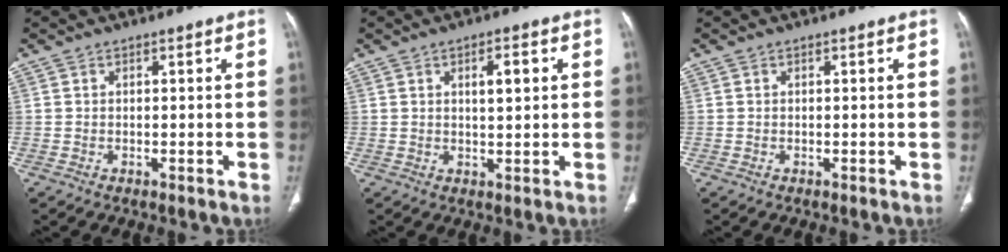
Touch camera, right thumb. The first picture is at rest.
{"total": 4.2, "force": [1.4, 1.5, 3.7], "torque": [-0.055, -0.005, 0.022]}
{"total": 0.0}